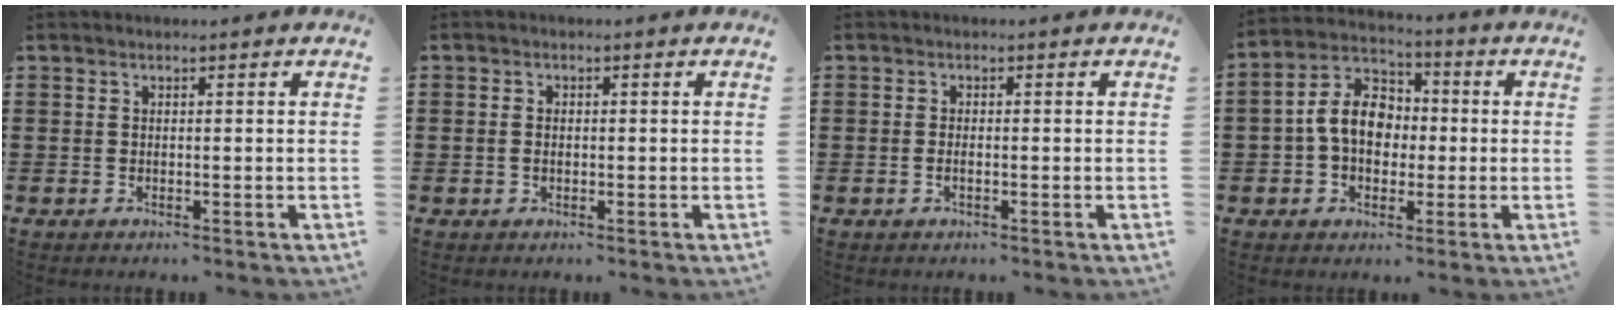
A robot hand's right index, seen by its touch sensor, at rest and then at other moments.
{"total": 1.4, "force": [-0.1, 0.7, 1.2], "torque": [-0.025, 0.002, -0.002]}
{"total": 1.0, "force": [-0.3, 0.1, 0.9], "torque": [-0.020, -0.007, -0.003]}
{"total": 8.6, "force": [-0.3, 6.6, 5.5], "torque": [-0.137, 0.015, -0.009]}